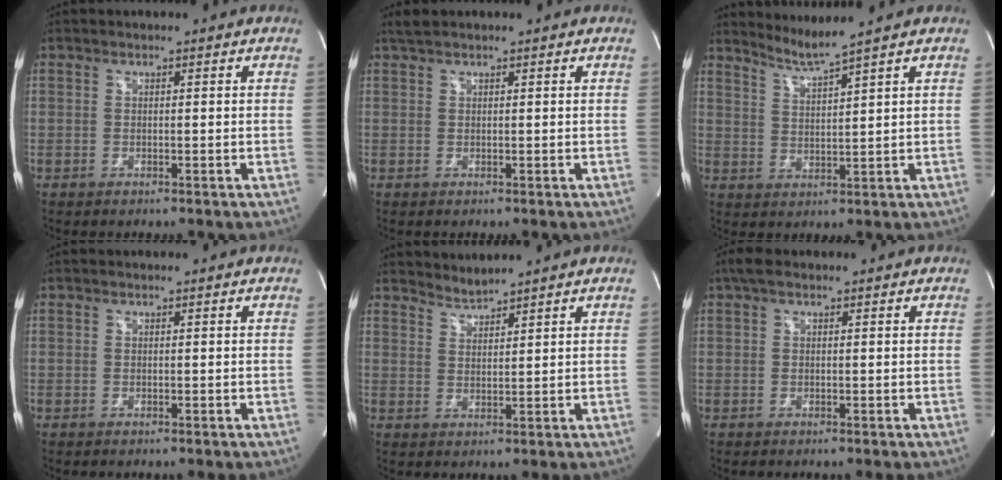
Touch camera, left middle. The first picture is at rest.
{"total": 1.3, "force": [1.2, 0.0, 0.6], "torque": [-0.019, 0.014, 0.028]}
{"total": 4.4, "force": [3.7, -2.2, 0.8], "torque": [-0.026, -0.021, 0.080]}
{"total": 0.0}
{"total": 2.5, "force": [2.4, -0.7, -0.4], "torque": [0.004, -0.003, 0.053]}
{"total": 2.1, "force": [1.3, 0.8, 1.4], "torque": [-0.032, 0.026, 0.025]}